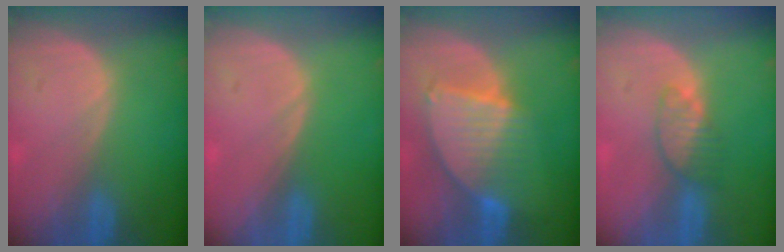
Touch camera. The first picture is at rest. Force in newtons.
{"total": 0.0}
{"total": 8.5, "press": 7.5, "slide": 4.1}
{"total": 3.4, "press": 3.4, "slide": 0.5}